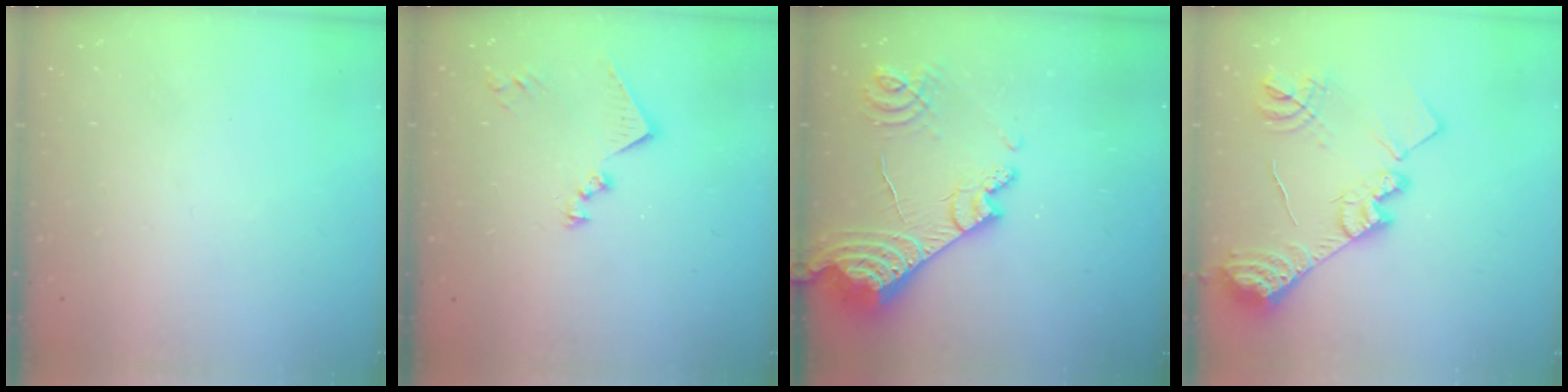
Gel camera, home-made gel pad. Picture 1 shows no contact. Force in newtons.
{"total": 10.4, "press": 10.4, "slide": 0.3}
{"total": 23.4, "press": 23.2, "slide": 2.6}
{"total": 20.4, "press": 20.4, "slide": 1.3}